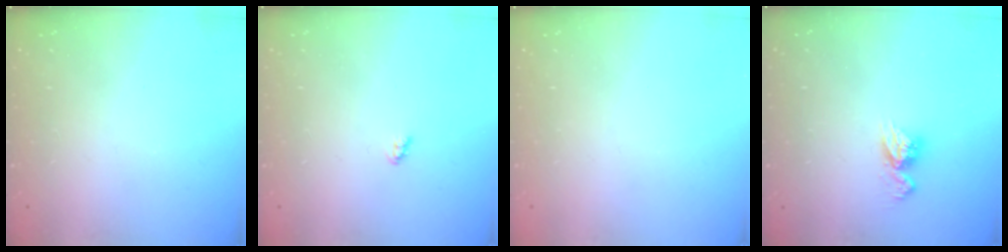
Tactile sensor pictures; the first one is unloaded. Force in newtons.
{"total": 2.5, "press": 2.5, "slide": 0.3}
{"total": 0.0}
{"total": 8.3, "press": 8.2, "slide": 0.8}